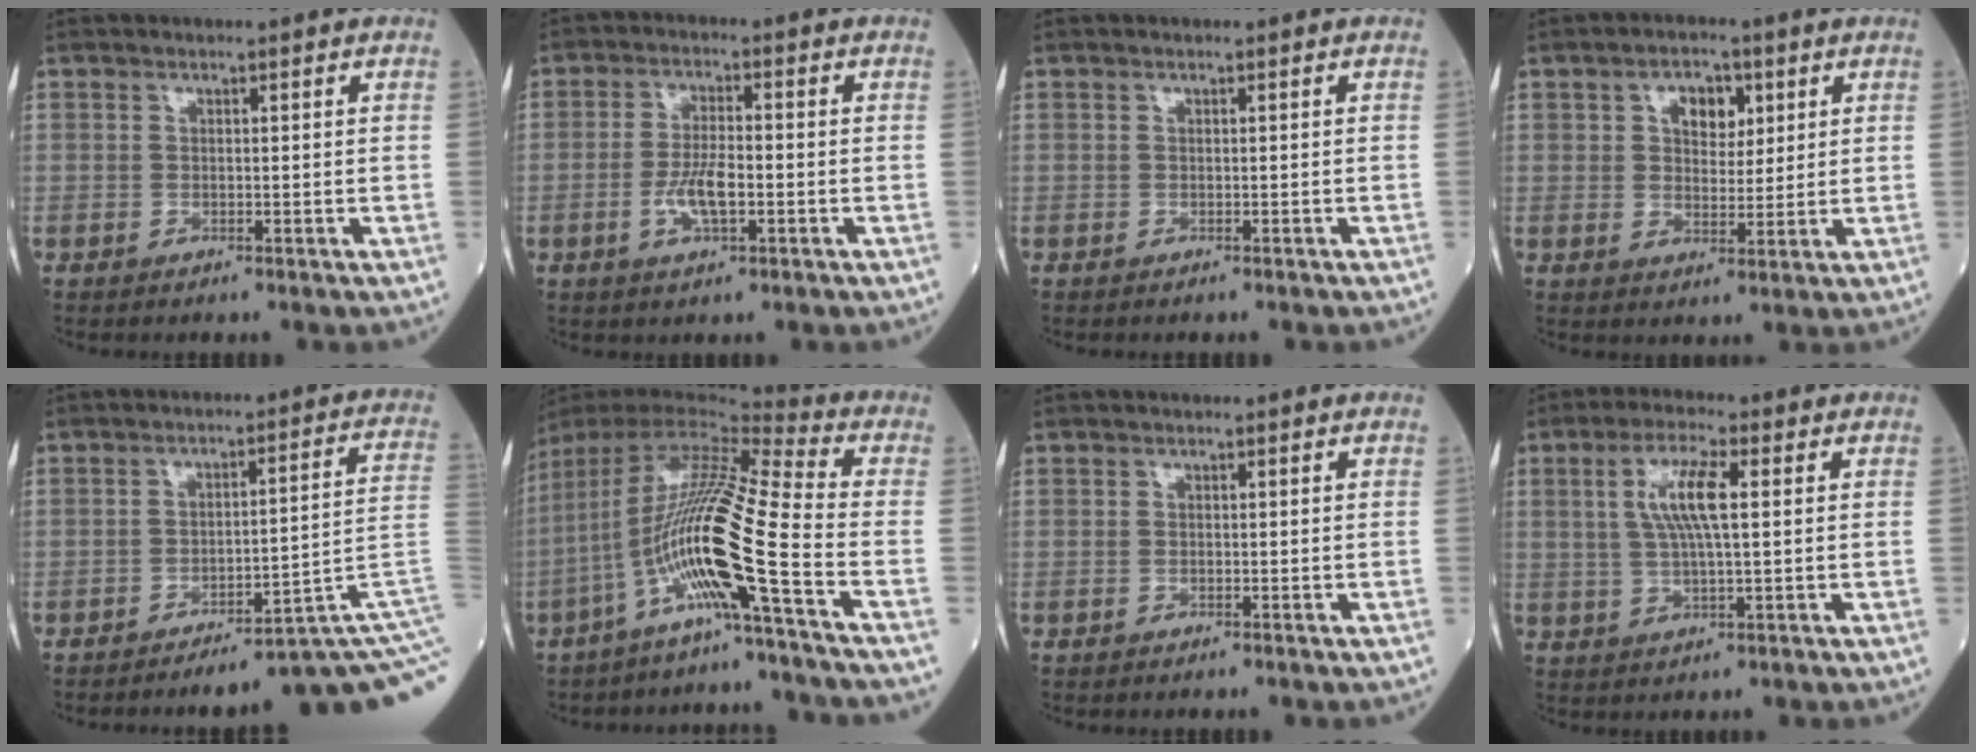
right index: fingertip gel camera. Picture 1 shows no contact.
{"total": 5.5, "force": [-1.5, 1.5, 5.1], "torque": [-0.100, 0.002, -0.026]}
{"total": 0.6, "force": [-0.6, 0.1, 0.2], "torque": [0.000, -0.001, -0.010]}
{"total": 5.1, "force": [2.0, 3.2, 3.5], "torque": [-0.053, 0.011, 0.034]}
{"total": 12.7, "force": [-7.7, -1.5, 10.0], "torque": [-0.045, 0.046, -0.099]}
{"total": 16.9, "force": [-6.0, -1.0, 15.8], "torque": [-0.308, 0.000, -0.126]}
{"total": 0.0}
{"total": 7.1, "force": [1.5, 1.1, 6.8], "torque": [-0.139, 0.008, 0.030]}